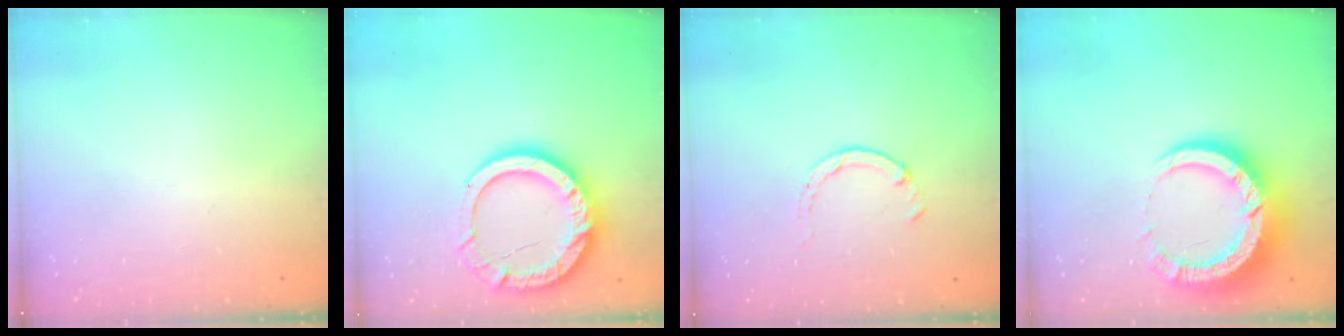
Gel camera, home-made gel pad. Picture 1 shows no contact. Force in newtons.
{"total": 16.2, "press": 16.0, "slide": 2.1}
{"total": 1.7, "press": 1.7, "slide": 0.3}
{"total": 12.7, "press": 12.6, "slide": 1.3}